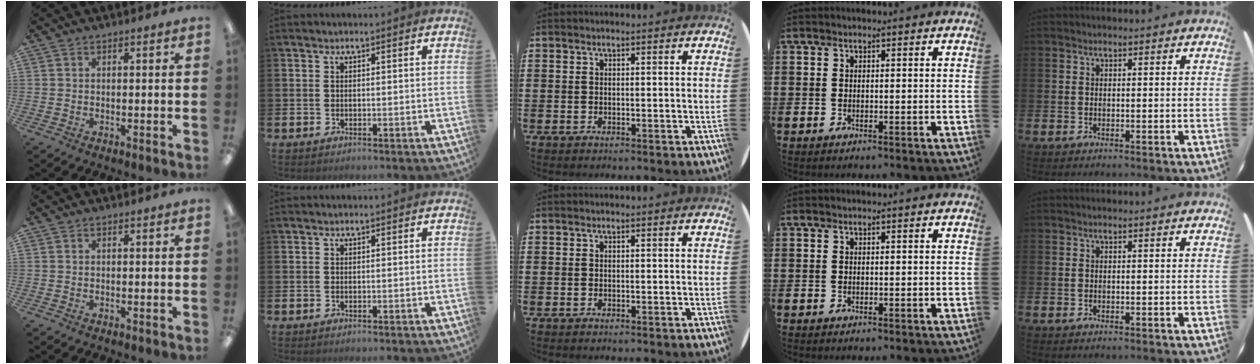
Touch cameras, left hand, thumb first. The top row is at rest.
{}